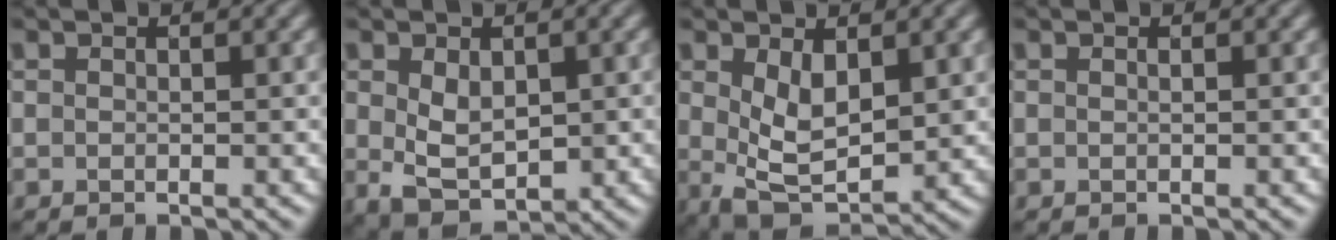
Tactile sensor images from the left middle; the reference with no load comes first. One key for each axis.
{"total": 4.1, "fx": 0.3, "fy": 2.6, "fz": 3.2, "tx": -0.061, "ty": -0.006, "tz": 0.014}
{"total": 5.2, "fx": 0.8, "fy": 2.7, "fz": 4.4, "tx": -0.089, "ty": -0.010, "tz": 0.020}
{"total": 0.0}